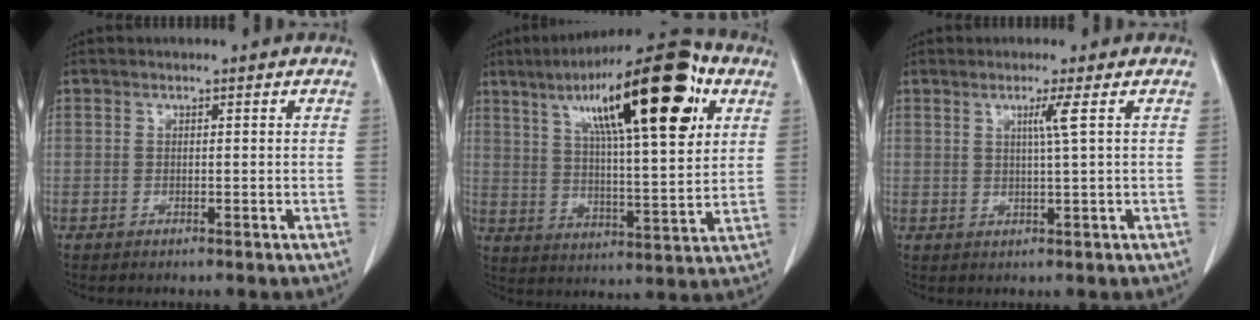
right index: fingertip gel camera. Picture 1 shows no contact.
{"total": 23.4, "force": [10.8, 4.5, 20.3], "torque": [-0.323, 0.033, 0.168]}
{"total": 2.3, "force": [0.7, -0.9, 2.0], "torque": [-0.039, -0.006, 0.016]}